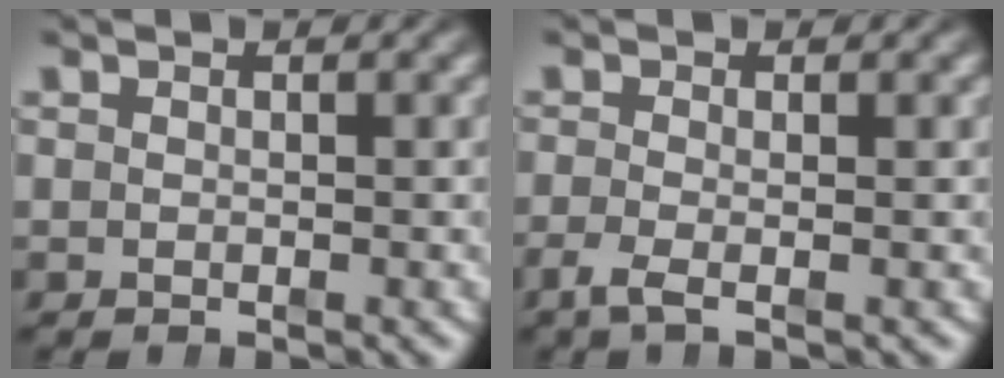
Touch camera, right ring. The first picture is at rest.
{"total": 1.9, "force": [-1.2, 0.4, 1.4], "torque": [-0.043, -0.018, -0.018]}